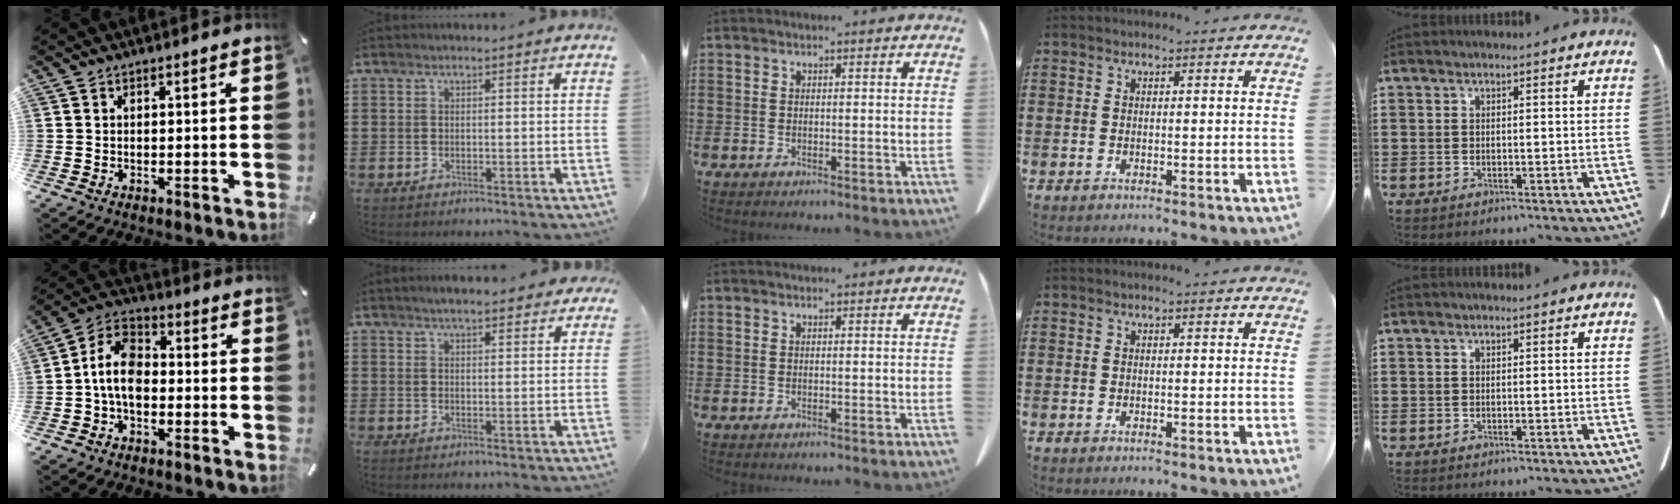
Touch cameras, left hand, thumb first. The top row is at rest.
{"thumb": {"total": 9.6, "force": [-1.9, 6.4, 6.9], "torque": [-0.152, 0.015, -0.037]}, "index": {"total": 3.4, "force": [2.9, 0.8, 1.7], "torque": [-0.039, 0.005, 0.053]}}